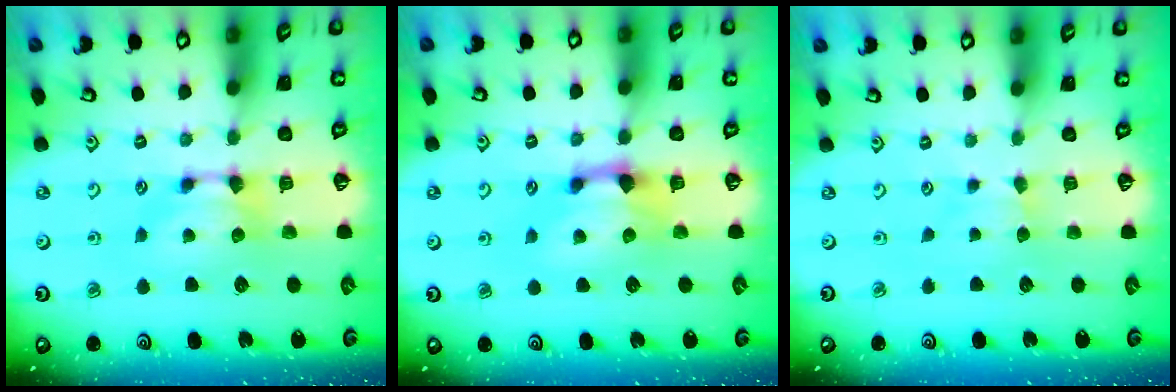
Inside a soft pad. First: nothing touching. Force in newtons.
{"total": 1.7, "press": 1.1, "slide": 1.3}
{"total": 1.7, "press": 1.6, "slide": 0.4}